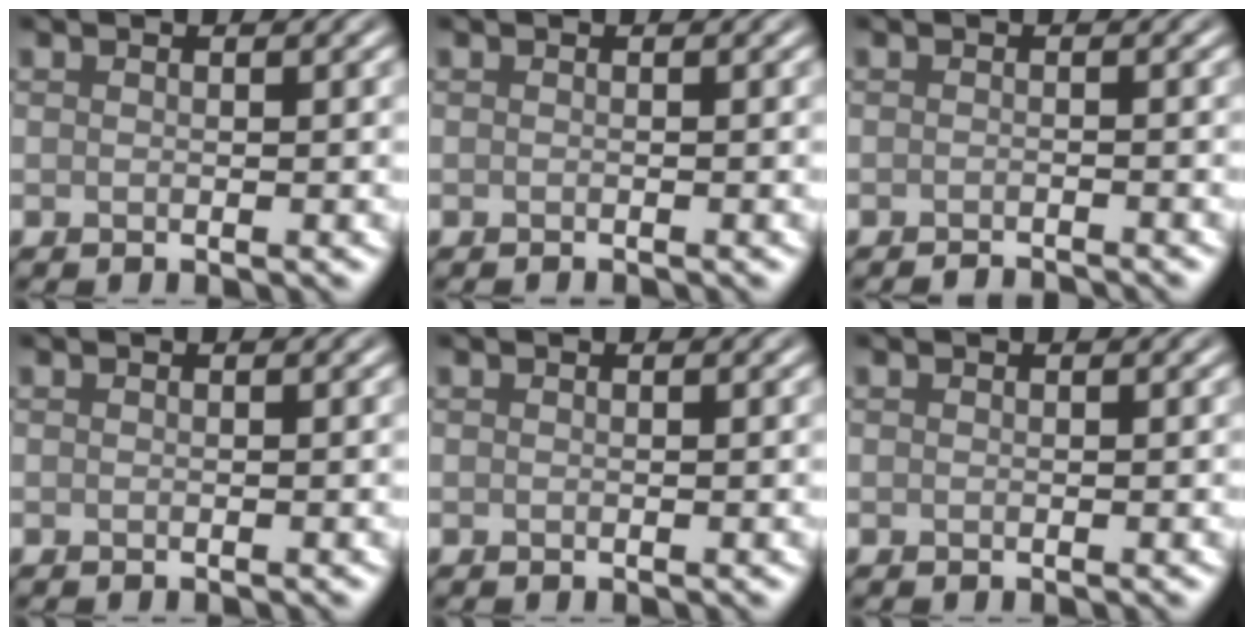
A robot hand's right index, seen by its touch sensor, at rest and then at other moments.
{"total": 0.6, "force": [-0.6, 0.1, 0.2], "torque": [0.004, 0.001, -0.009]}
{"total": 1.7, "force": [-1.6, 0.3, 0.6], "torque": [0.009, 0.000, -0.024]}
{"total": 0.0}
{"total": 0.0}
{"total": 0.0}